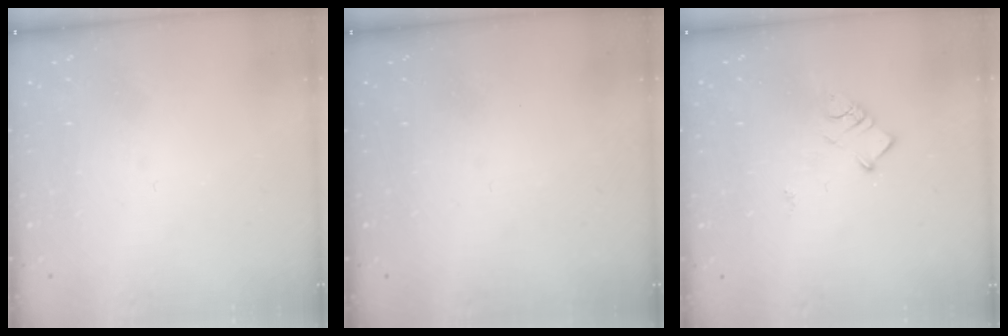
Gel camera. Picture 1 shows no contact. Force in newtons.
{"total": 0.0}
{"total": 4.3, "press": 4.3, "slide": 0.1}